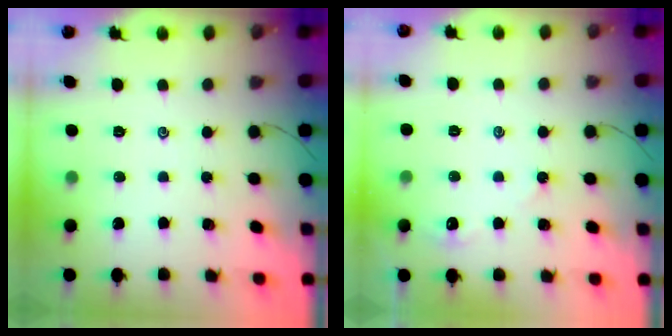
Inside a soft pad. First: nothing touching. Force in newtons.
{"total": 2.5, "press": 2.5, "slide": 0.6}